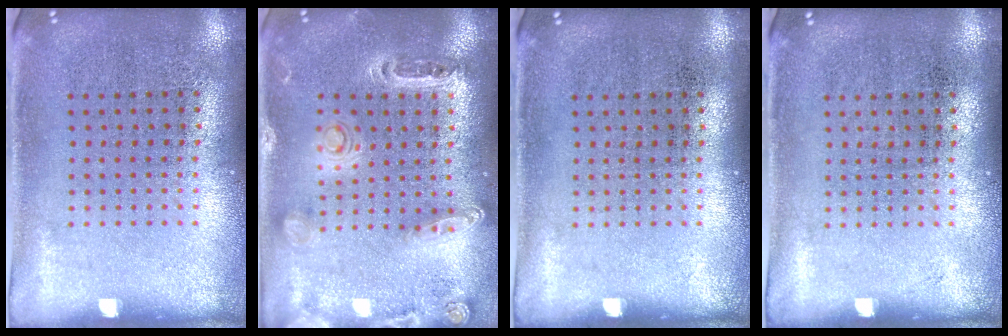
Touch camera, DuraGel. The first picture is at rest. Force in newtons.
{"total": 1.3, "press": 1.3, "slide": 0.2}
{"total": 0.0}
{"total": 0.0}